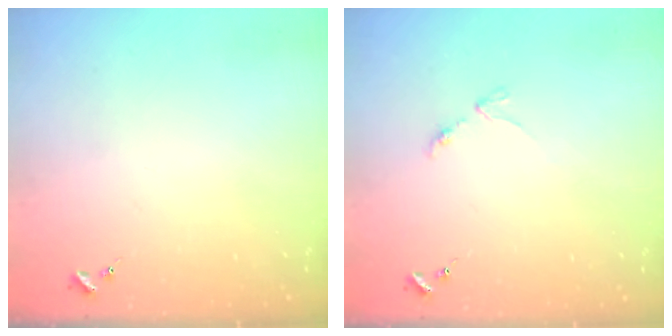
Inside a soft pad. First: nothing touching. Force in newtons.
{"total": 2.8, "press": 2.8, "slide": 0.5}